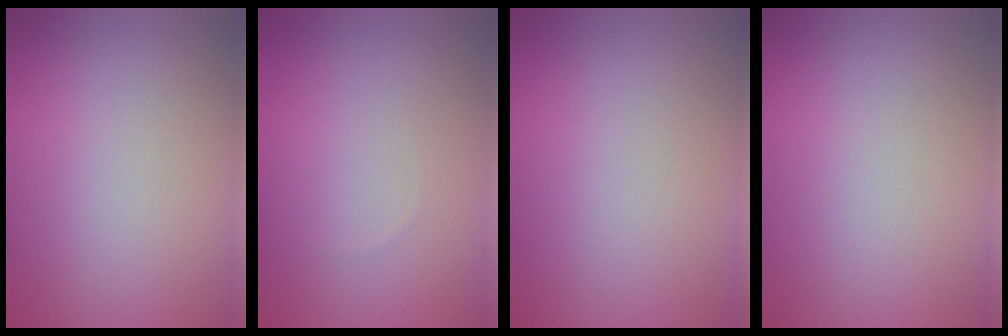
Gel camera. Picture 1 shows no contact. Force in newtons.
{"total": 0.0}
{"total": 0.0}
{"total": 0.0}